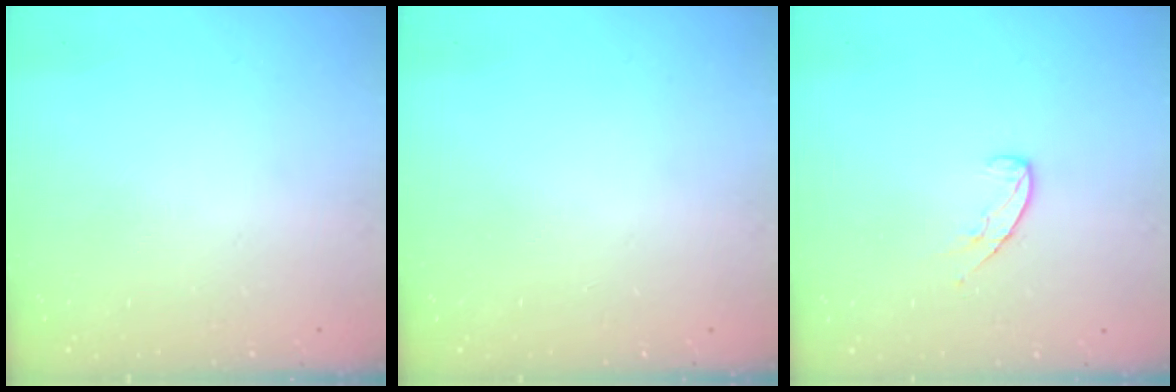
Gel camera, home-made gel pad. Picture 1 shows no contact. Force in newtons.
{"total": 0.0}
{"total": 6.3, "press": 6.3, "slide": 0.6}